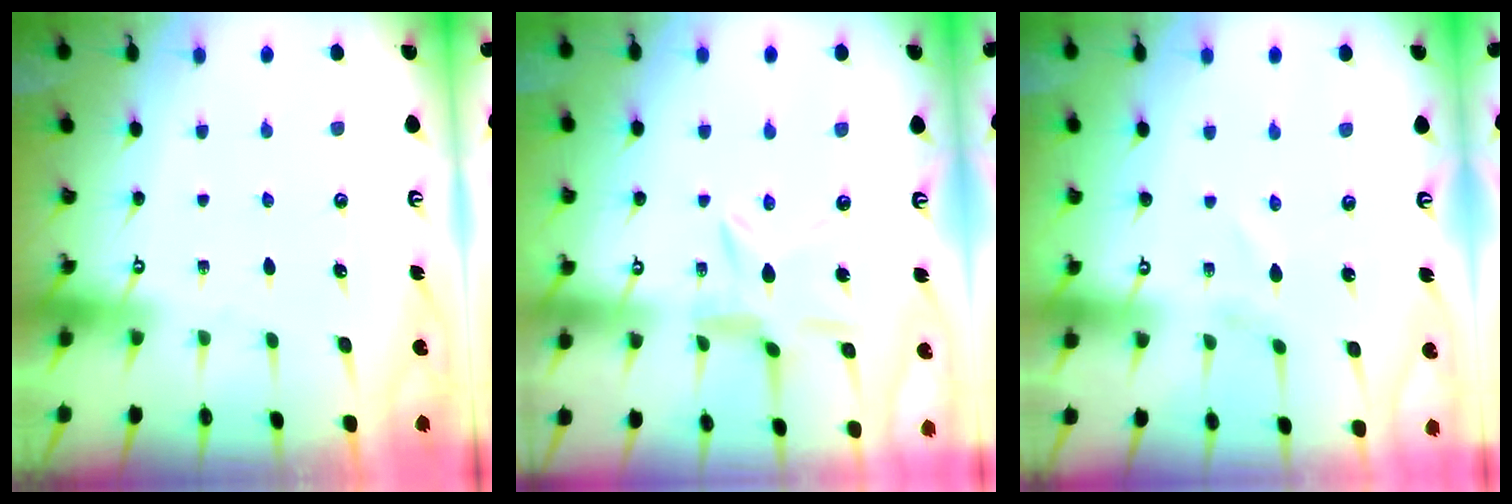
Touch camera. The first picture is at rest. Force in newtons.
{"total": 9.2, "press": 9.2, "slide": 0.8}
{"total": 0.8, "press": 0.8, "slide": 0.1}